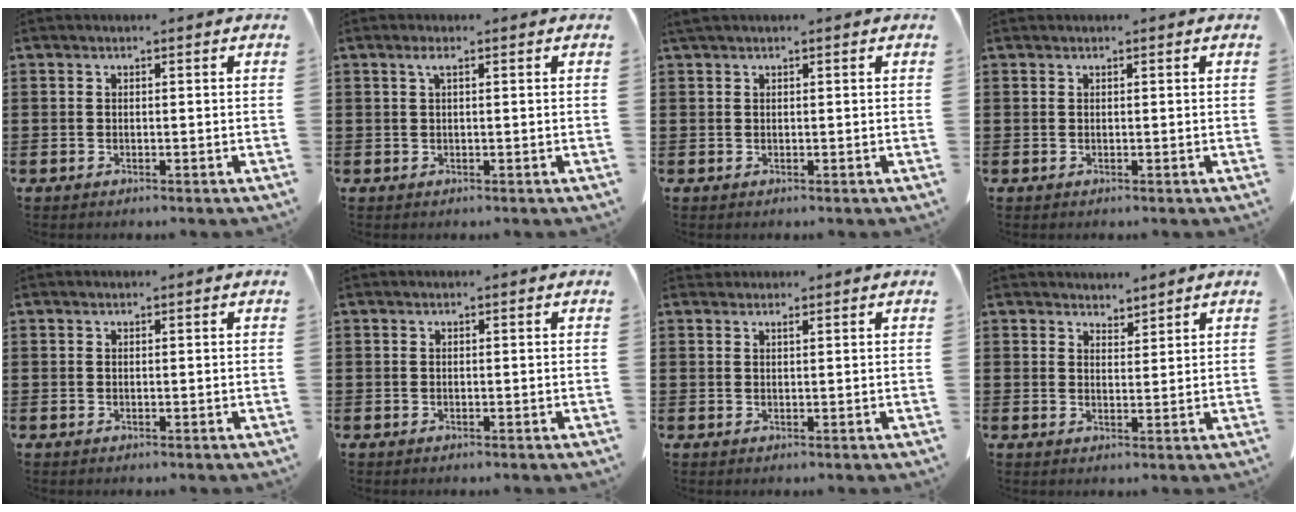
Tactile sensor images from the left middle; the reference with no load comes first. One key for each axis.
{"total": 1.3, "fx": 0.4, "fy": 0.2, "fz": 1.3, "tx": -0.026, "ty": 0.003, "tz": 0.006}
{"total": 0.5, "fx": 0.3, "fy": 0.0, "fz": 0.4, "tx": -0.010, "ty": 0.000, "tz": 0.007}
{"total": 0.0}
{"total": 0.0}
{"total": 0.0}
{"total": 0.7, "fx": 0.7, "fy": 0.1, "fz": 0.3, "tx": -0.007, "ty": 0.000, "tz": 0.013}
{"total": 2.5, "fx": 2.4, "fy": 0.3, "fz": -0.3, "tx": -0.001, "ty": -0.005, "tz": 0.047}